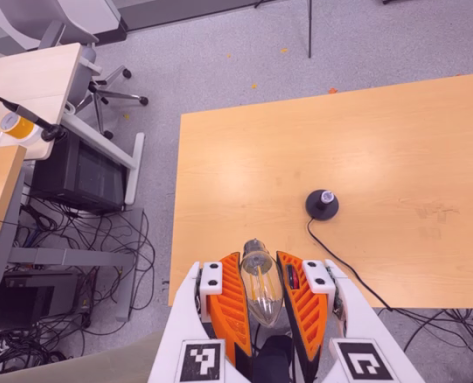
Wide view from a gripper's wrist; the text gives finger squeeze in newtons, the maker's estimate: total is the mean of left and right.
{"total": 20.2, "left": 21.8, "right": 18.7}